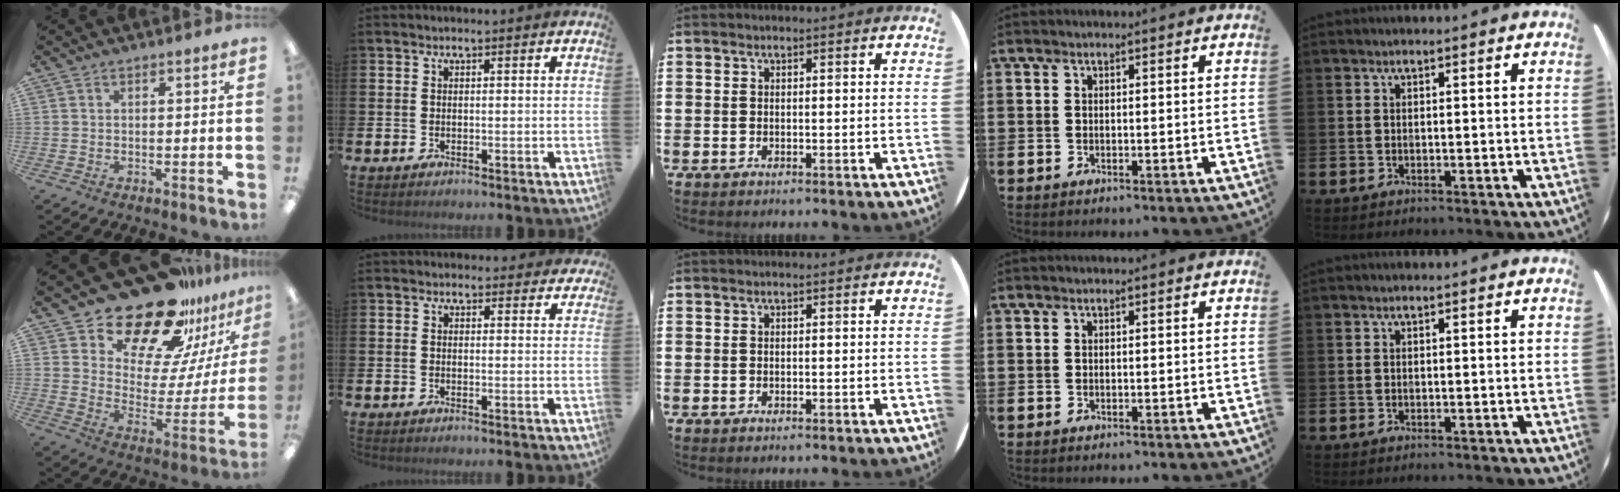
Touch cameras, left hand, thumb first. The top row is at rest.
{"thumb": {"total": 23.7, "force": [19.5, 9.8, 9.4], "torque": [-0.151, -0.139, 0.342]}, "index": {"total": 1.6, "force": [1.3, 0.9, 0.1], "torque": [0.002, 0.003, 0.021]}}